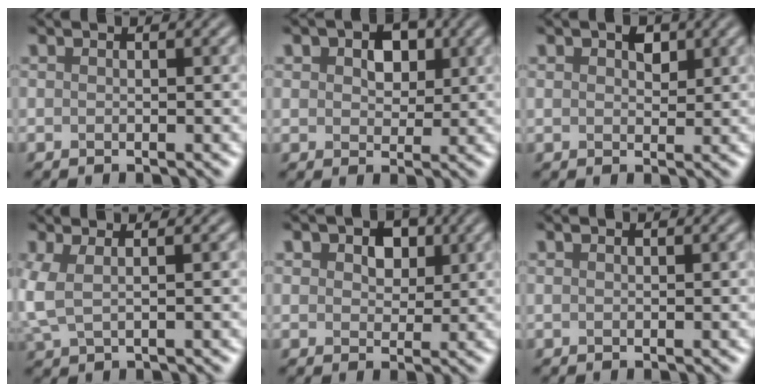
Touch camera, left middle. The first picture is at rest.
{"total": 2.4, "force": [1.4, 1.7, 0.9], "torque": [-0.029, 0.016, 0.033]}
{"total": 0.8, "force": [0.7, 0.0, -0.4], "torque": [-0.010, 0.013, 0.031]}
{"total": 0.9, "force": [0.1, 0.1, 0.9], "torque": [-0.046, 0.017, 0.017]}
{"total": 3.3, "force": [2.2, 2.2, 1.2], "torque": [-0.040, 0.025, 0.031]}
{"total": 0.7, "force": [0.1, -0.5, -0.5], "torque": [-0.012, 0.008, 0.013]}